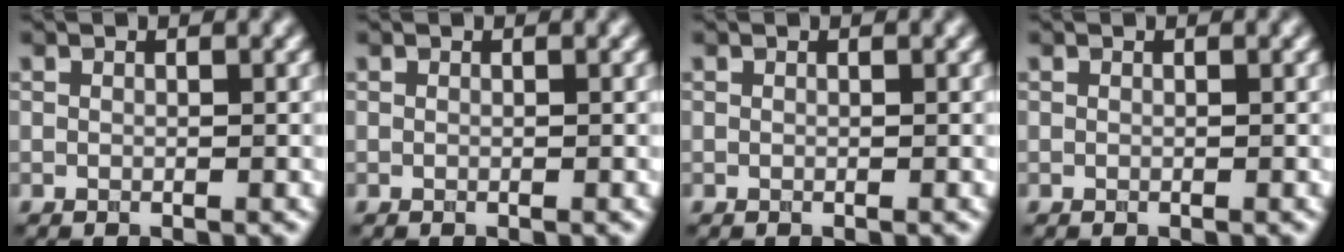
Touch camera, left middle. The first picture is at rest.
{"total": 0.0}
{"total": 0.0}
{"total": 0.0}